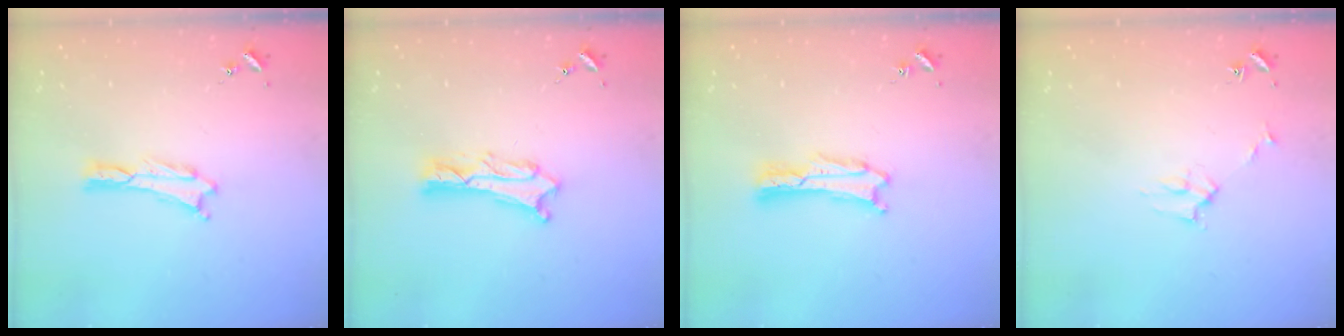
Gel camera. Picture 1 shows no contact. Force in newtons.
{"total": 3.8, "press": 3.8, "slide": 0.4}
{"total": 1.4, "press": 1.4, "slide": 0.0}
{"total": 2.7, "press": 2.7, "slide": 0.3}